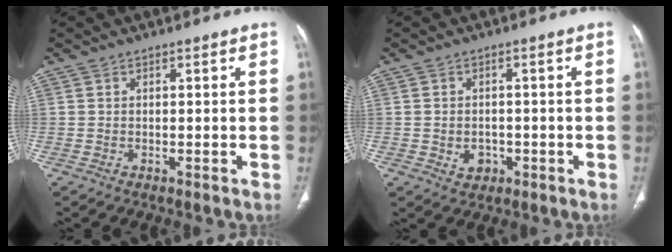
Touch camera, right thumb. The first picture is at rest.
{"total": 3.3, "force": [-1.0, 2.7, 1.6], "torque": [-0.014, 0.005, -0.005]}